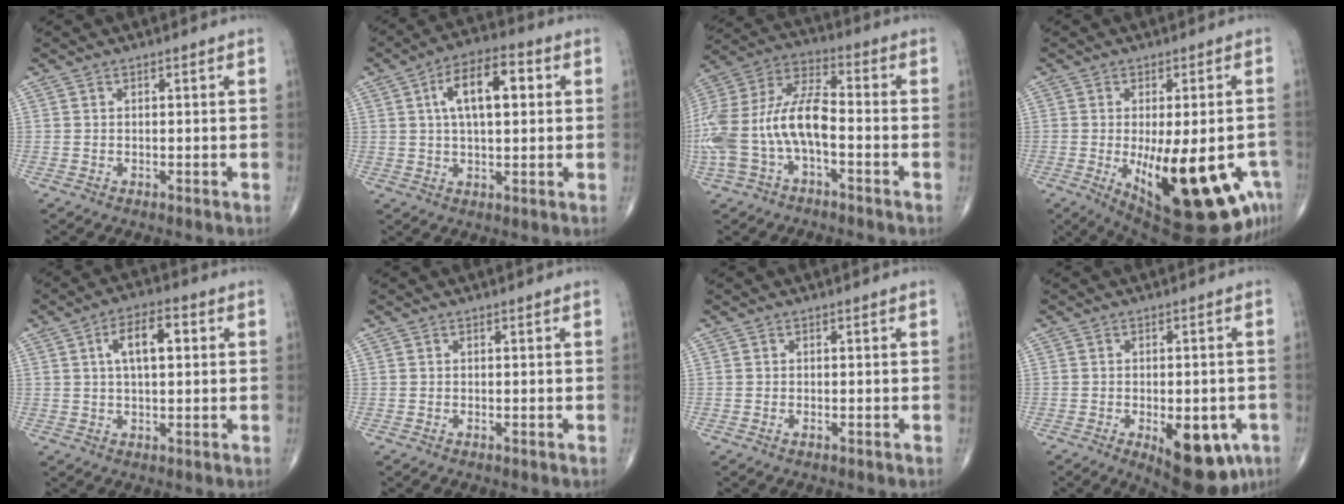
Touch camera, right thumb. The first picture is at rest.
{"total": 11.5, "force": [2.7, 5.2, 9.9], "torque": [-0.156, 0.016, 0.039]}
{"total": 19.4, "force": [-4.2, 9.7, 16.2], "torque": [-0.359, 0.049, -0.078]}
{"total": 22.0, "force": [-7.4, 8.0, 19.1], "torque": [-0.224, -0.015, -0.081]}
{"total": 7.8, "force": [1.8, 3.5, 6.7], "torque": [-0.107, 0.013, 0.026]}
{"total": 0.0}
{"total": 0.6, "force": [-0.3, 0.3, 0.5], "torque": [-0.012, 0.000, -0.005]}
{"total": 13.3, "force": [-5.2, 6.2, 10.6], "torque": [-0.119, 0.001, -0.057]}